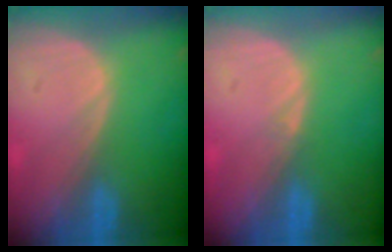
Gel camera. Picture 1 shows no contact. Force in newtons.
{"total": 0.6, "press": 0.4, "slide": 0.5}